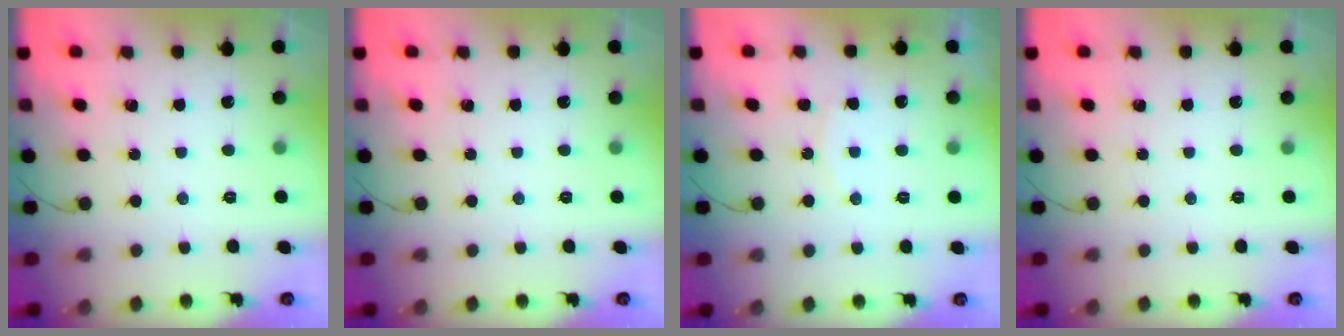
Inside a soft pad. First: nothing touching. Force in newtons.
{"total": 0.0}
{"total": 4.9, "press": 4.8, "slide": 0.5}
{"total": 0.0}